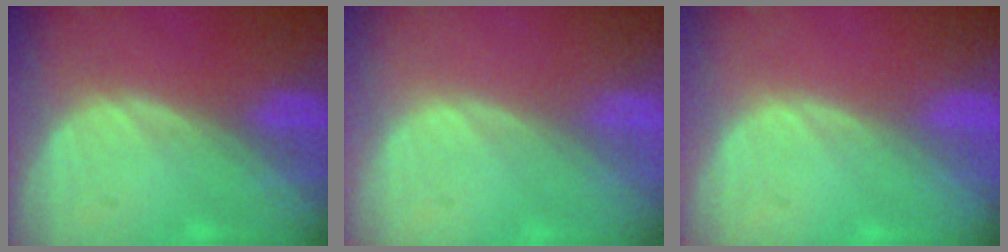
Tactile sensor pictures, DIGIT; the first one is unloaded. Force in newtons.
{"total": 0.0}
{"total": 0.0}